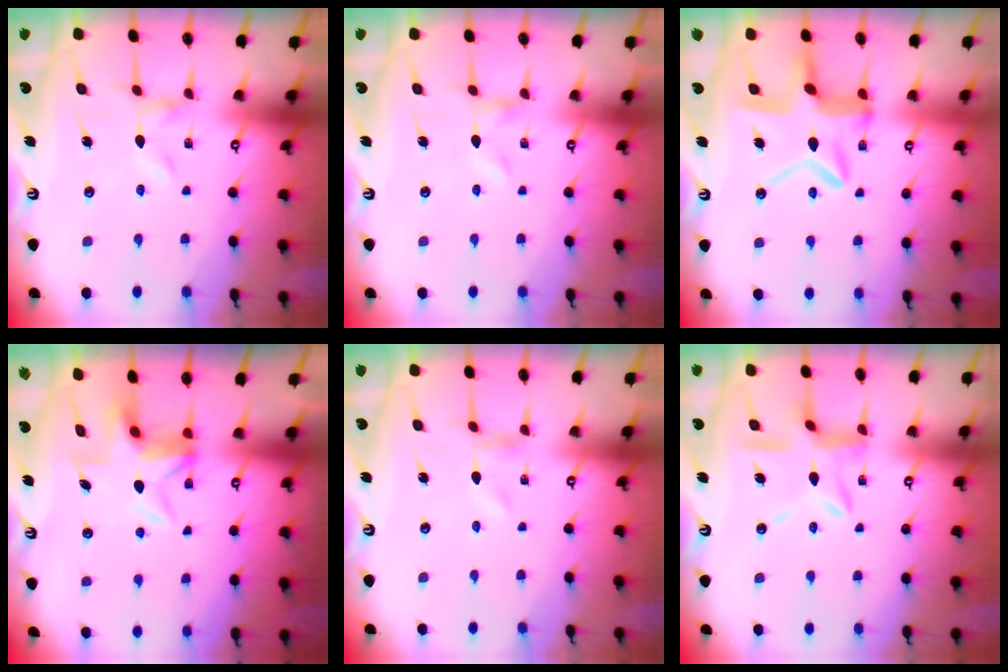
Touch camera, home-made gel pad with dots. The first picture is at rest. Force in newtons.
{"total": 0.0}
{"total": 13.3, "press": 13.2, "slide": 1.3}
{"total": 6.5, "press": 6.5, "slide": 0.6}
{"total": 0.0}
{"total": 11.7, "press": 11.7, "slide": 1.1}